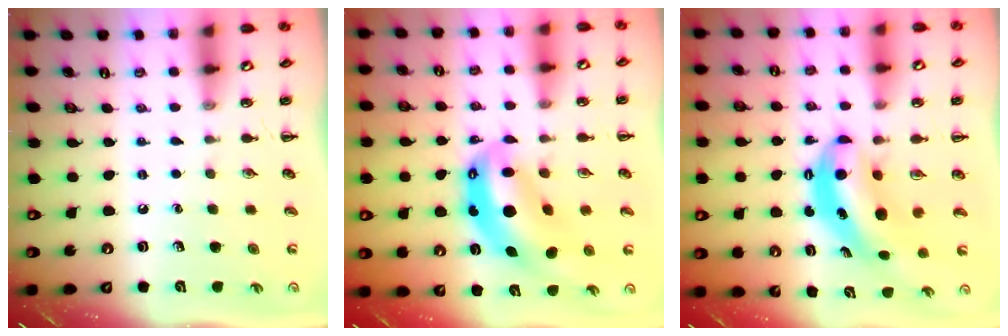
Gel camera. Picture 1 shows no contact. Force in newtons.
{"total": 11.8, "press": 11.4, "slide": 3.1}
{"total": 7.4, "press": 7.2, "slide": 1.7}